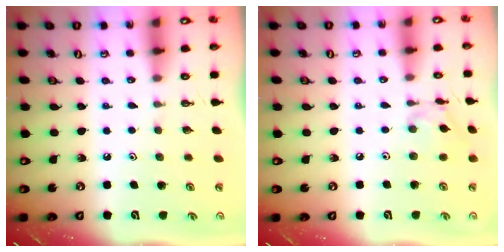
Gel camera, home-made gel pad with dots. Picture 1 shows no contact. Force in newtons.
{"total": 8.2, "press": 8.2, "slide": 0.5}